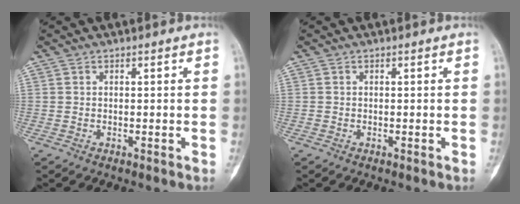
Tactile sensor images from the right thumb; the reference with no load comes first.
{"total": 0.0}